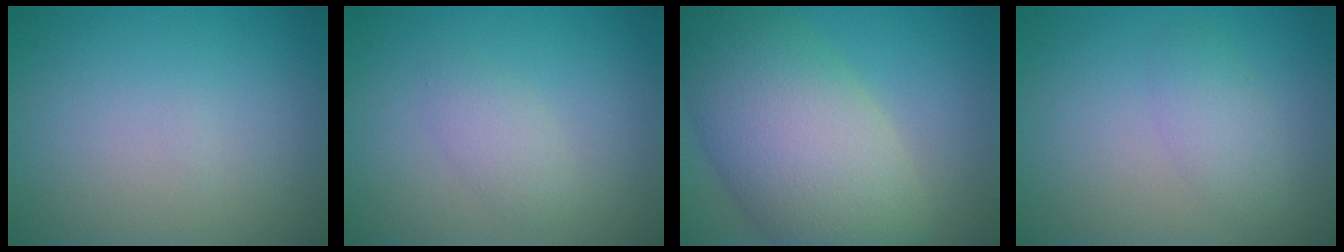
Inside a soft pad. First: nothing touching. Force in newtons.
{"total": 1.8, "press": 1.8, "slide": 0.1}
{"total": 11.5, "press": 11.5, "slide": 0.4}
{"total": 1.9, "press": 1.9, "slide": 0.1}